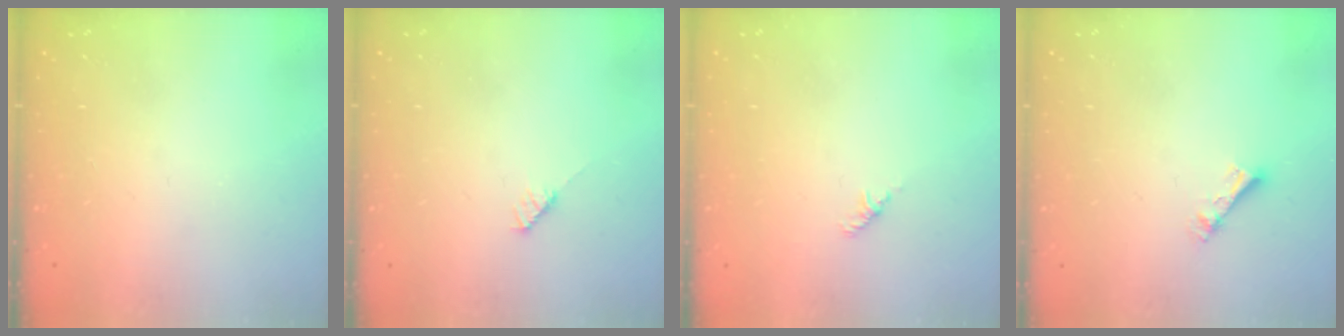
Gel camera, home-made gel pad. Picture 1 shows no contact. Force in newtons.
{"total": 3.0, "press": 3.0, "slide": 0.2}
{"total": 1.8, "press": 1.7, "slide": 0.6}
{"total": 4.4, "press": 4.4, "slide": 0.5}